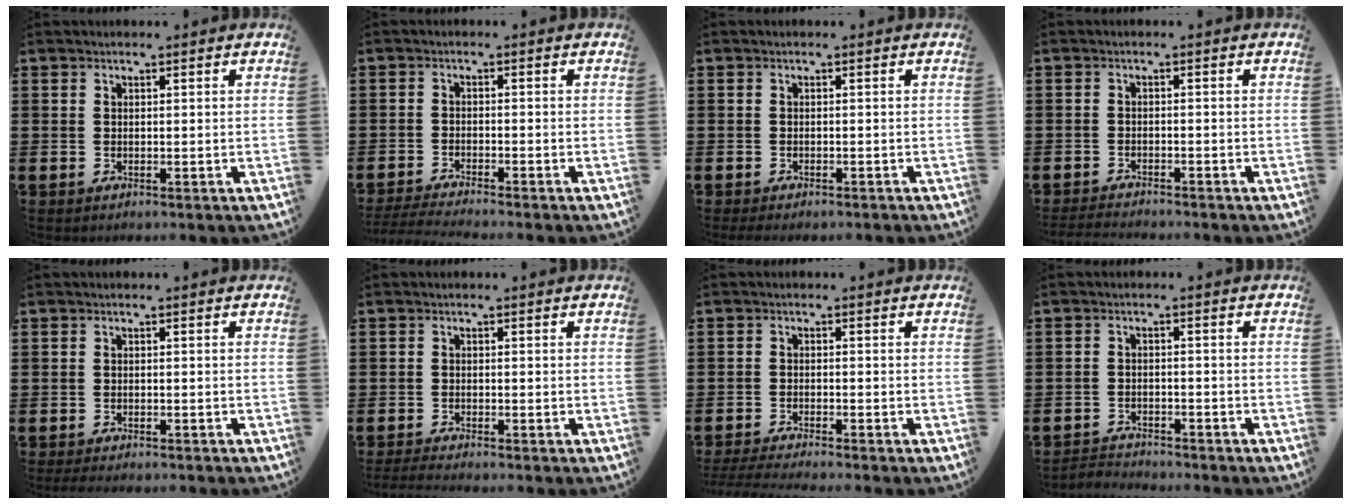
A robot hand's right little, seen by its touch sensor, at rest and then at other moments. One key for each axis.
{"total": 1.7, "fx": -1.5, "fy": -0.3, "fz": 0.7, "tx": -0.009, "ty": 0.002, "tz": -0.028}
{"total": 0.6, "fx": -0.6, "fy": 0.1, "fz": 0.3, "tx": -0.005, "ty": -0.002, "tz": -0.012}
{"total": 1.2, "fx": -1.2, "fy": -0.1, "fz": 0.2, "tx": -0.004, "ty": 0.002, "tz": -0.024}
{"total": 1.1, "fx": -1.0, "fy": 0.1, "fz": 0.4, "tx": -0.009, "ty": -0.001, "tz": -0.019}
{"total": 1.0, "fx": -0.7, "fy": -0.2, "fz": 0.8, "tx": -0.010, "ty": 0.001, "tz": -0.011}
{"total": 1.6, "fx": -1.4, "fy": -0.3, "fz": 0.7, "tx": -0.008, "ty": 0.003, "tz": -0.026}
{"total": 2.3, "fx": -2.3, "fy": 0.1, "fz": -0.2, "tx": -0.002, "ty": 0.002, "tz": -0.052}